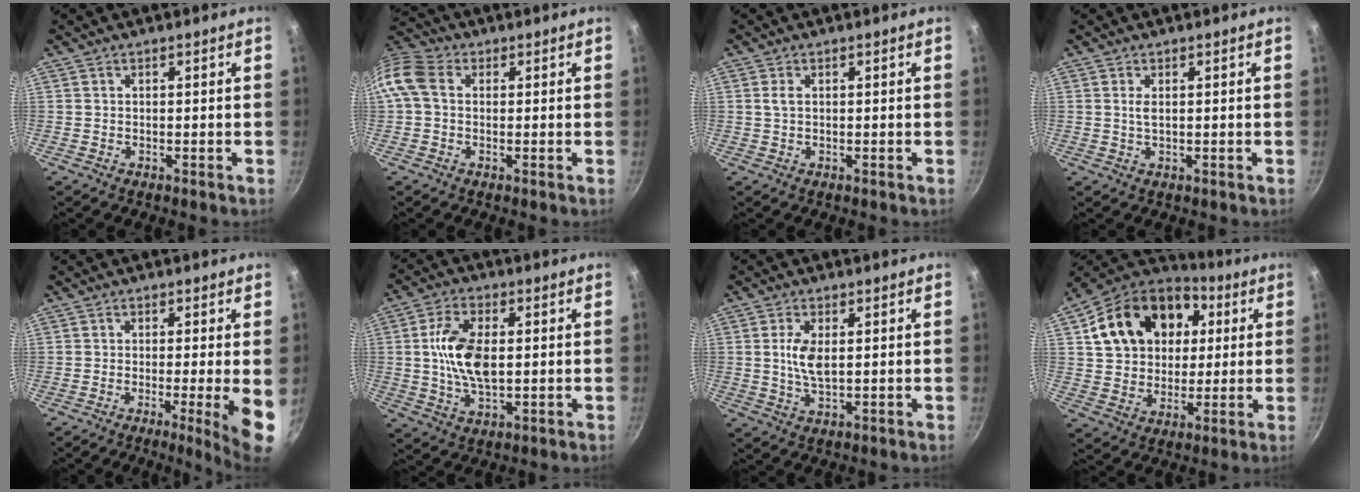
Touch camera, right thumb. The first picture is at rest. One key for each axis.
{"total": 10.0, "fx": 1.2, "fy": 7.6, "fz": 6.4, "tx": -0.142, "ty": 0.026, "tz": 0.008}
{"total": 1.4, "fx": 0.3, "fy": 0.7, "fz": 1.2, "tx": -0.024, "ty": 0.001, "tz": 0.005}
{"total": 1.6, "fx": 0.4, "fy": 0.7, "fz": 1.4, "tx": -0.030, "ty": -0.002, "tz": 0.007}
{"total": 7.8, "fx": -1.3, "fy": 0.4, "fz": 7.6, "tx": -0.101, "ty": -0.011, "tz": -0.017}
{"total": 11.1, "fx": 0.9, "fy": 5.9, "fz": 9.4, "tx": -0.172, "ty": 0.004, "tz": 0.017}
{"total": 5.4, "fx": 0.9, "fy": 2.5, "fz": 4.7, "tx": -0.094, "ty": -0.004, "tz": 0.018}
{"total": 21.5, "fx": 5.8, "fy": 16.2, "fz": 12.8, "tx": -0.203, "ty": 0.022, "tz": 0.095}